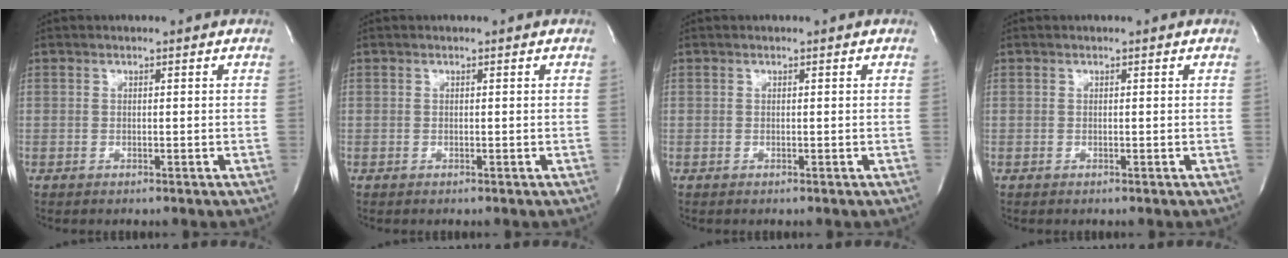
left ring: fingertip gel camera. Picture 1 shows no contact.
{"total": 0.0}
{"total": 0.0}
{"total": 0.0}